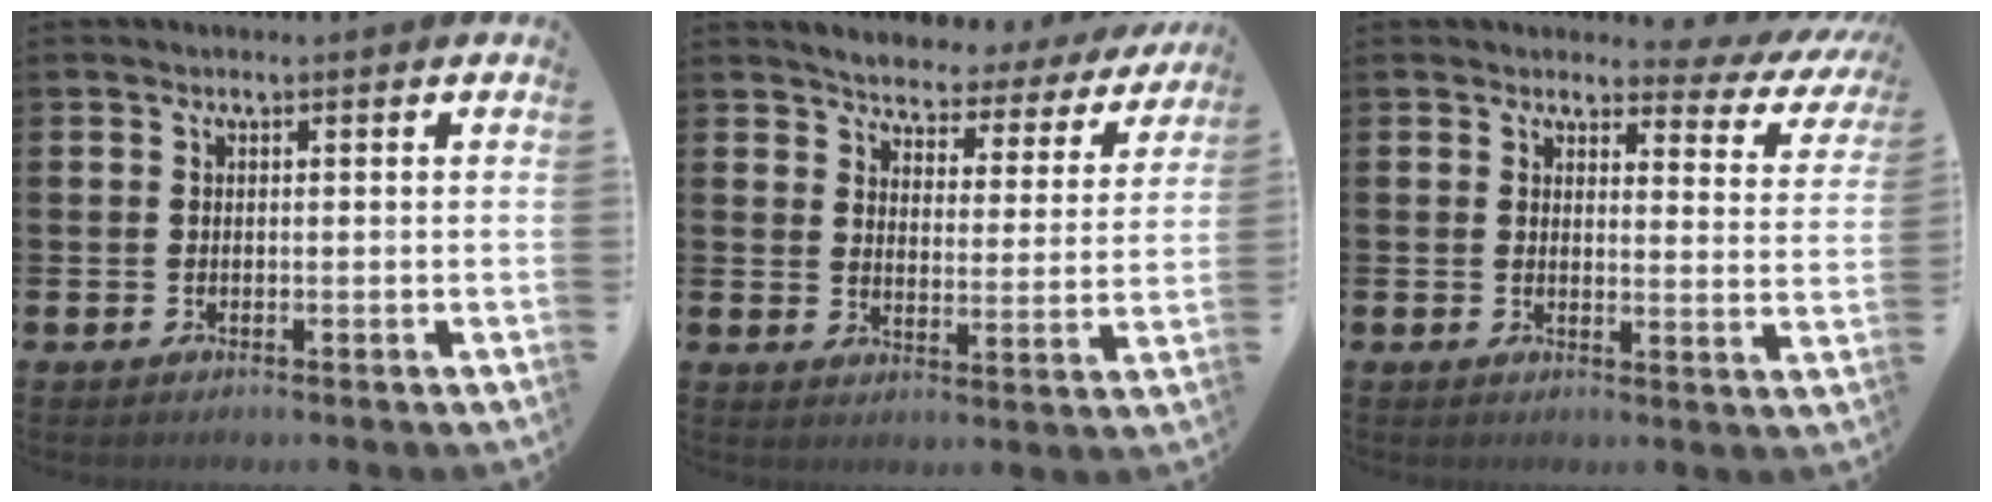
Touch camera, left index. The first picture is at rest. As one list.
[{"total": 3.8, "force": [3.6, 0.9, 0.3], "torque": [-0.028, -0.034, 0.054]}, {"total": 2.7, "force": [2.2, 1.4, 0.7], "torque": [-0.013, -0.021, 0.030]}]